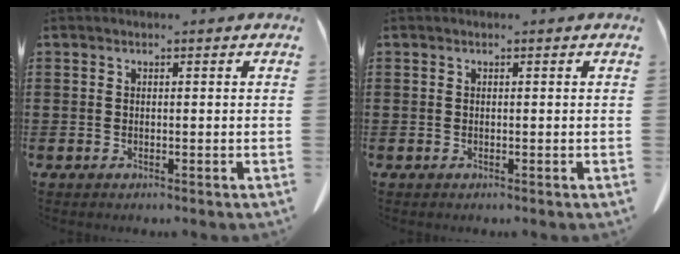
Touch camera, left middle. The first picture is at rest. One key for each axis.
{"total": 0.0}